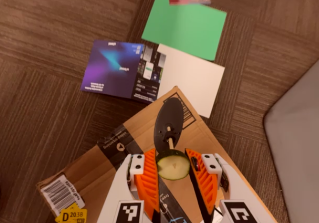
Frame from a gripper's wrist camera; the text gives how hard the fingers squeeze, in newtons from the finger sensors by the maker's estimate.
{"total": 9.7, "left": 9.7, "right": 9.7}